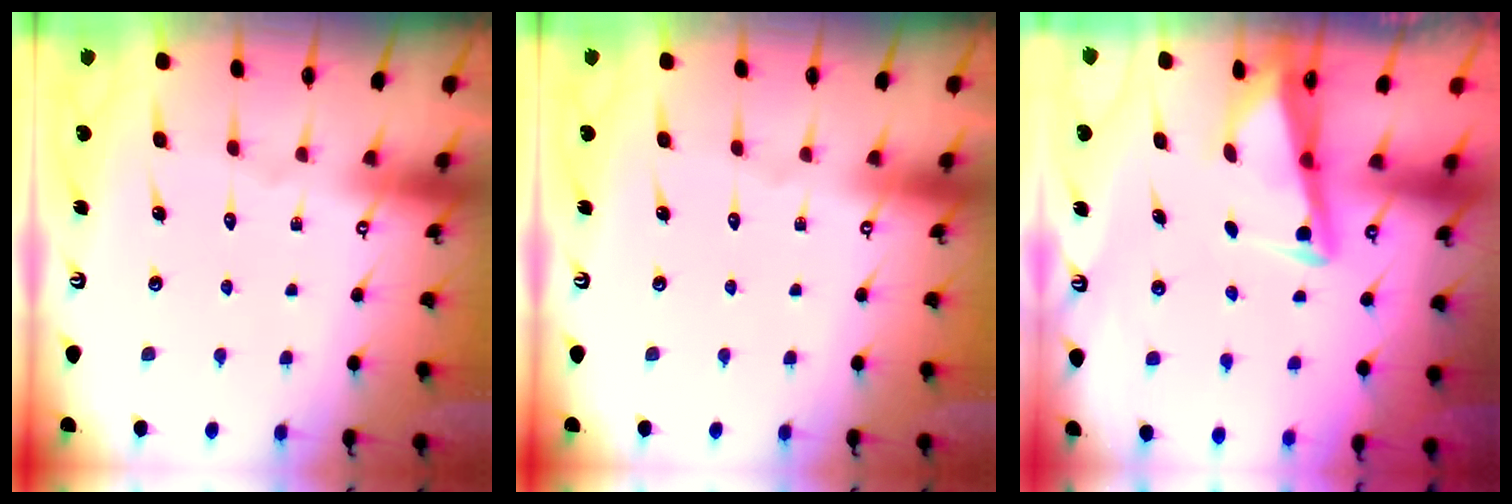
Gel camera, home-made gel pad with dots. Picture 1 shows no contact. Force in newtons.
{"total": 0.0}
{"total": 3.1, "press": 3.0, "slide": 0.7}